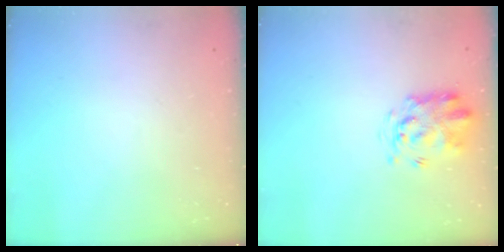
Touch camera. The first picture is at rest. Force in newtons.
{"total": 3.4, "press": 3.3, "slide": 0.8}